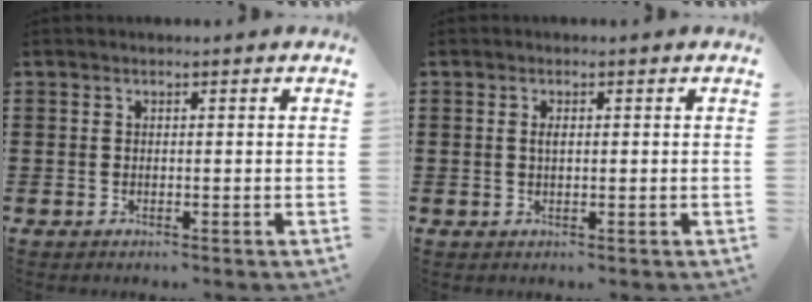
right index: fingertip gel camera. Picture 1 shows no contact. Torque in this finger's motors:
{"motor_torque": [0.48, 0.27, 0.17, 0.04]}